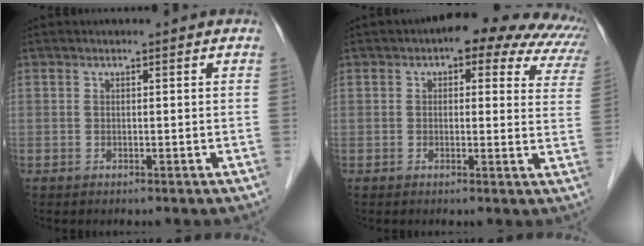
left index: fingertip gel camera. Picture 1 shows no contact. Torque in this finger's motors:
{"motor_torque": [1.19, -0.95, 0.43, 0.04]}